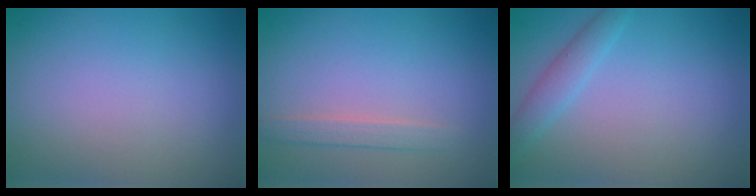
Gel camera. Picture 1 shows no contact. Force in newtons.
{"total": 1.5, "press": 1.5, "slide": 0.1}
{"total": 2.0, "press": 2.0, "slide": 0.1}